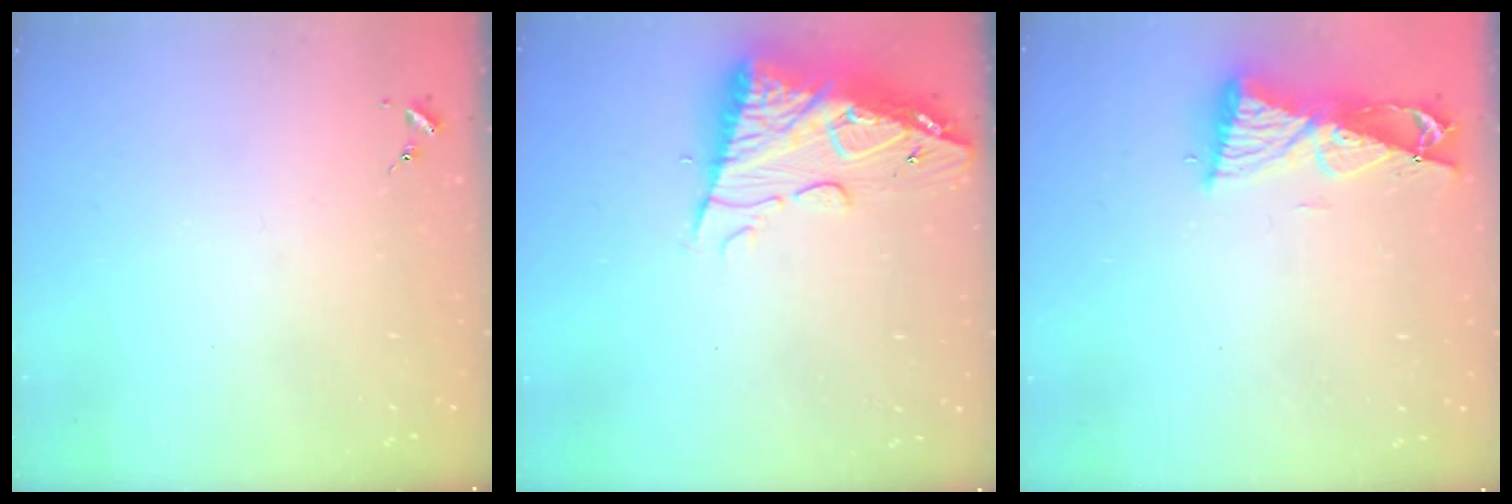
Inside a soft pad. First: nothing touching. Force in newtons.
{"total": 13.1, "press": 13.1, "slide": 1.3}
{"total": 8.7, "press": 8.7, "slide": 0.9}